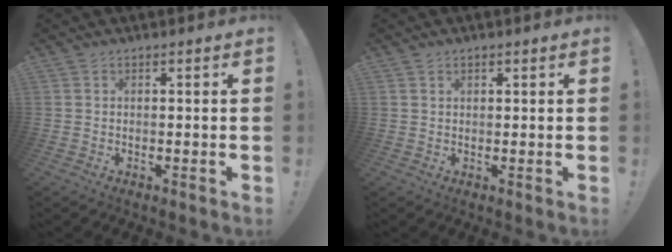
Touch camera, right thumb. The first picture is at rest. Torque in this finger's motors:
{"motor_torque": [0.06, -0.07, -0.04, -0.07, 0.07]}